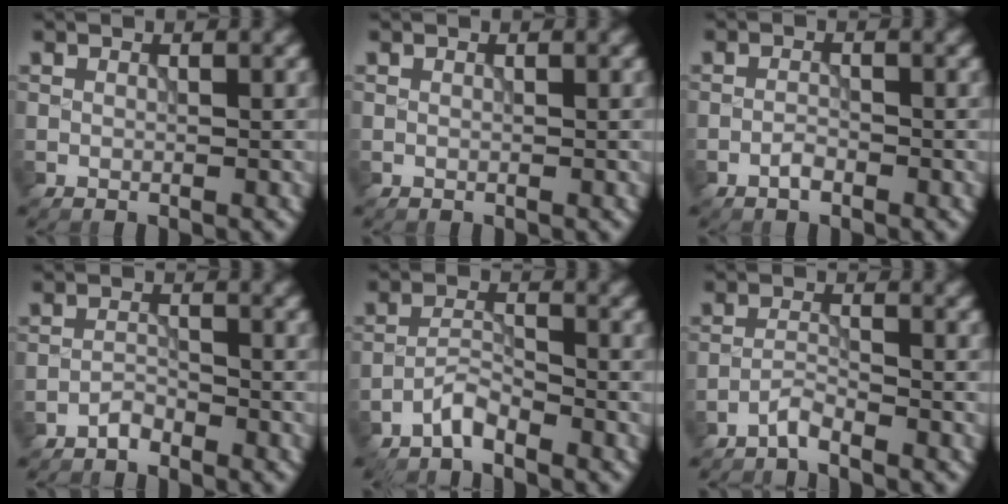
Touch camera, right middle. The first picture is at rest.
{"total": 0.0}
{"total": 1.1, "force": [-0.8, 0.4, 0.7], "torque": [-0.014, 0.003, -0.017]}
{"total": 1.3, "force": [-1.2, 0.4, 0.3], "torque": [-0.004, 0.006, -0.026]}
{"total": 2.2, "force": [-1.9, 0.4, 0.9], "torque": [-0.019, 0.008, -0.043]}
{"total": 1.5, "force": [-1.4, 0.0, 0.6], "torque": [-0.010, 0.006, -0.033]}